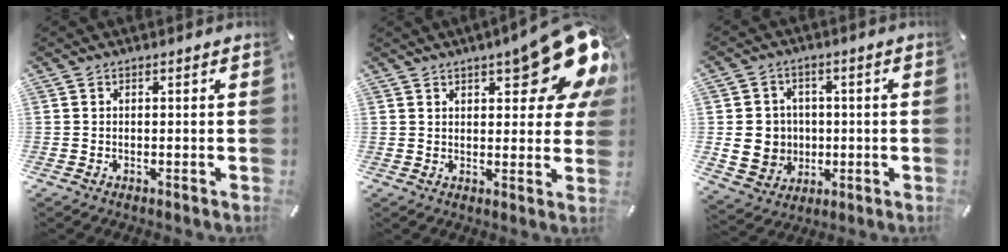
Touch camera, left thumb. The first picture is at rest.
{"total": 17.3, "force": [9.5, 6.2, 13.1], "torque": [-0.162, -0.063, 0.154]}
{"total": 9.6, "force": [-0.7, 9.0, 3.4], "torque": [-0.081, 0.008, -0.006]}